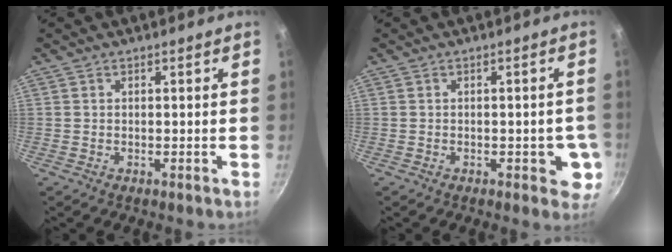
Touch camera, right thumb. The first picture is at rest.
{"total": 5.5, "force": [-1.3, 2.8, 4.5], "torque": [-0.025, 0.003, -0.016]}